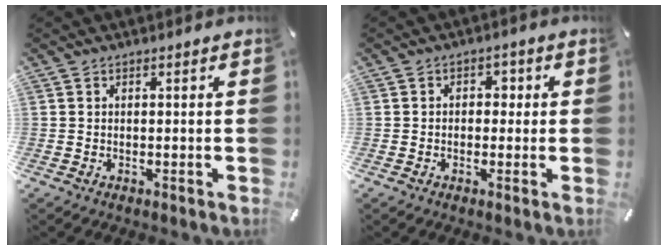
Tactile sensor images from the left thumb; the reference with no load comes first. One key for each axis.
{"total": 2.6, "fx": -0.6, "fy": 2.1, "fz": 1.4, "tx": -0.021, "ty": 0.009, "tz": -0.018}